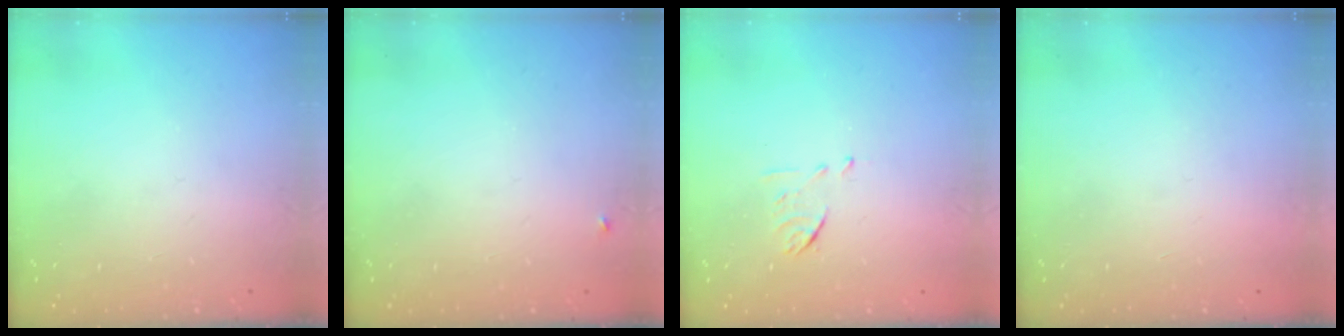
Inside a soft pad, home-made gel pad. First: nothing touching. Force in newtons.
{"total": 3.5, "press": 3.4, "slide": 0.5}
{"total": 6.1, "press": 6.0, "slide": 1.1}
{"total": 1.5, "press": 1.5, "slide": 0.1}